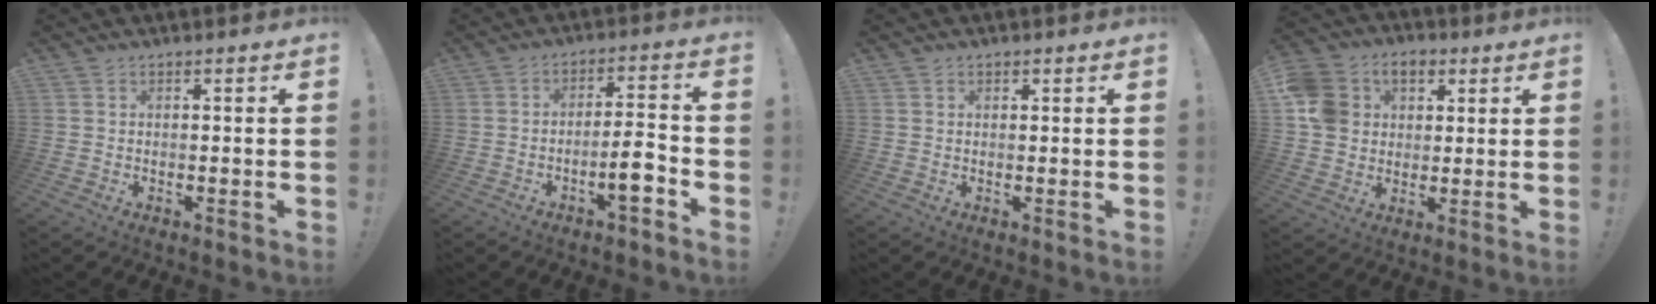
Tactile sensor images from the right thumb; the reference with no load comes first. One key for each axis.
{"total": 8.5, "fx": -3.9, "fy": 1.5, "fz": 7.4, "tx": -0.103, "ty": 0.015, "tz": -0.066}
{"total": 0.8, "fx": 0.5, "fy": 0.6, "fz": 0.2, "tx": -0.002, "ty": 0.001, "tz": 0.009}
{"total": 11.7, "fx": 2.9, "fy": 10.2, "fz": 4.9, "tx": -0.073, "ty": -0.001, "tz": 0.063}